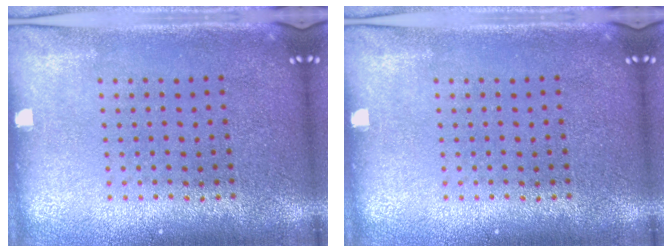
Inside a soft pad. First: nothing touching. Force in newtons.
{"total": 0.0}